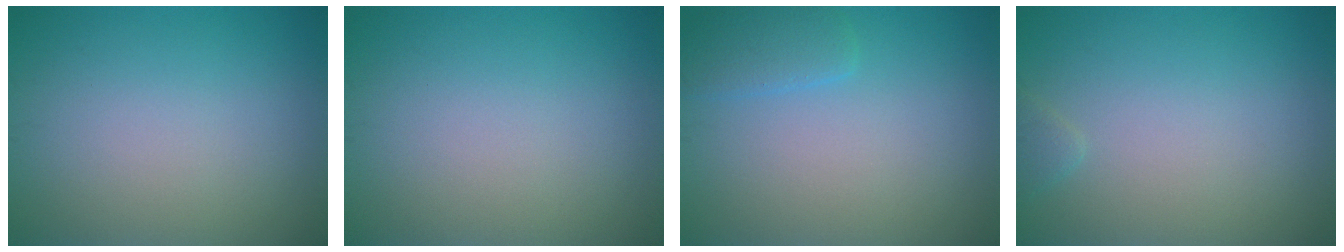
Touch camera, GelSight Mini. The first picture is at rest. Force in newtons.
{"total": 0.0}
{"total": 2.0, "press": 2.0, "slide": 0.2}
{"total": 0.8, "press": 0.8, "slide": 0.1}